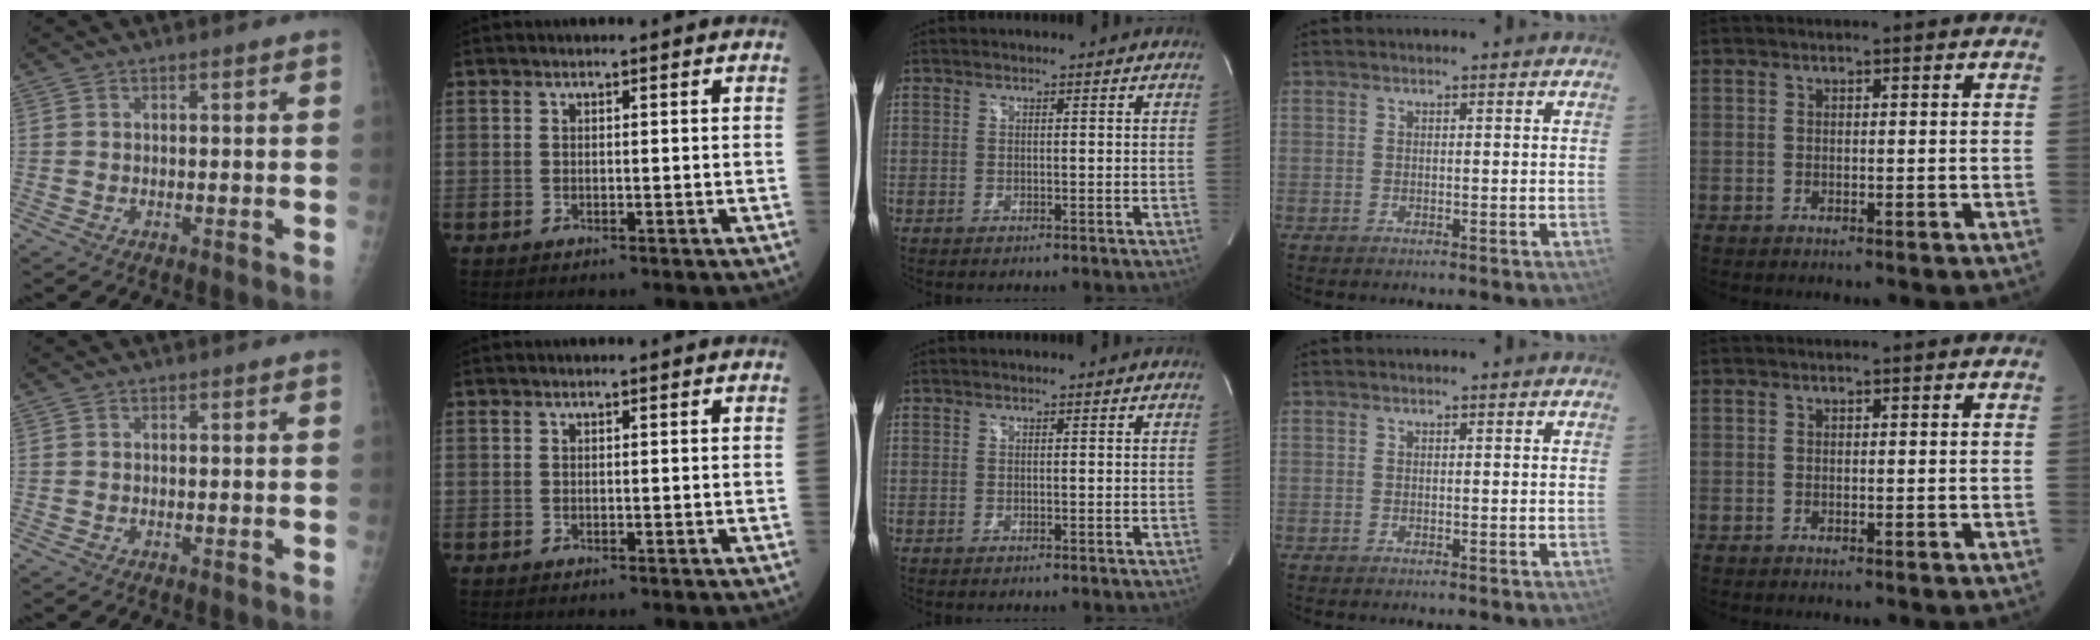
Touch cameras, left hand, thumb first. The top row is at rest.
{}